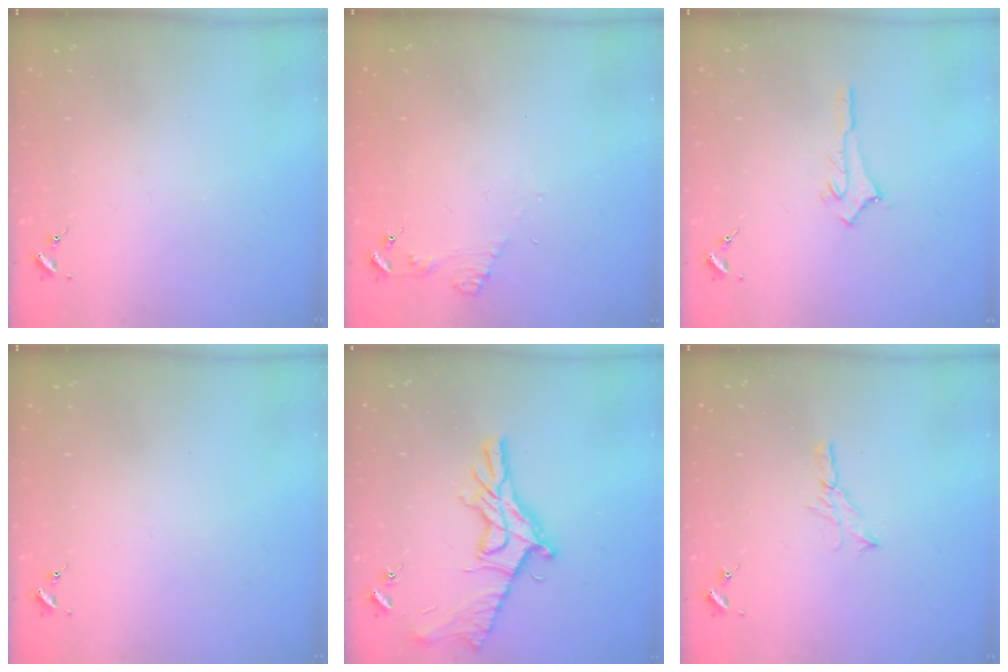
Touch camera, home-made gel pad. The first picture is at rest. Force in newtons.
{"total": 5.5, "press": 5.5, "slide": 0.6}
{"total": 2.6, "press": 2.6, "slide": 0.4}
{"total": 0.0}
{"total": 14.6, "press": 14.6, "slide": 0.4}
{"total": 4.9, "press": 4.8, "slide": 0.5}